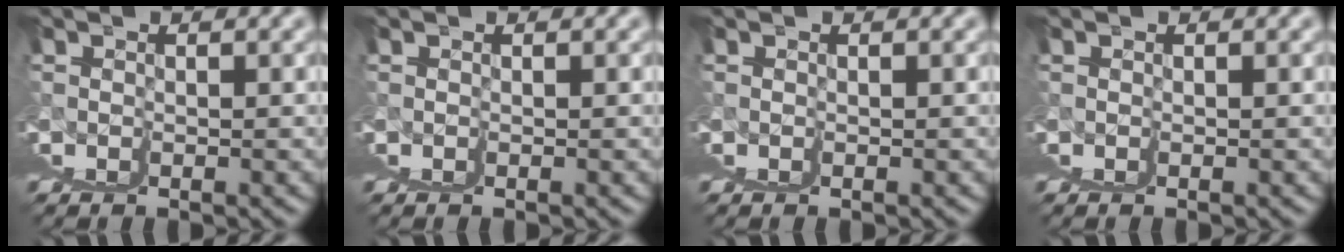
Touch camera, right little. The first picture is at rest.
{"total": 0.0}
{"total": 0.0}
{"total": 0.0}